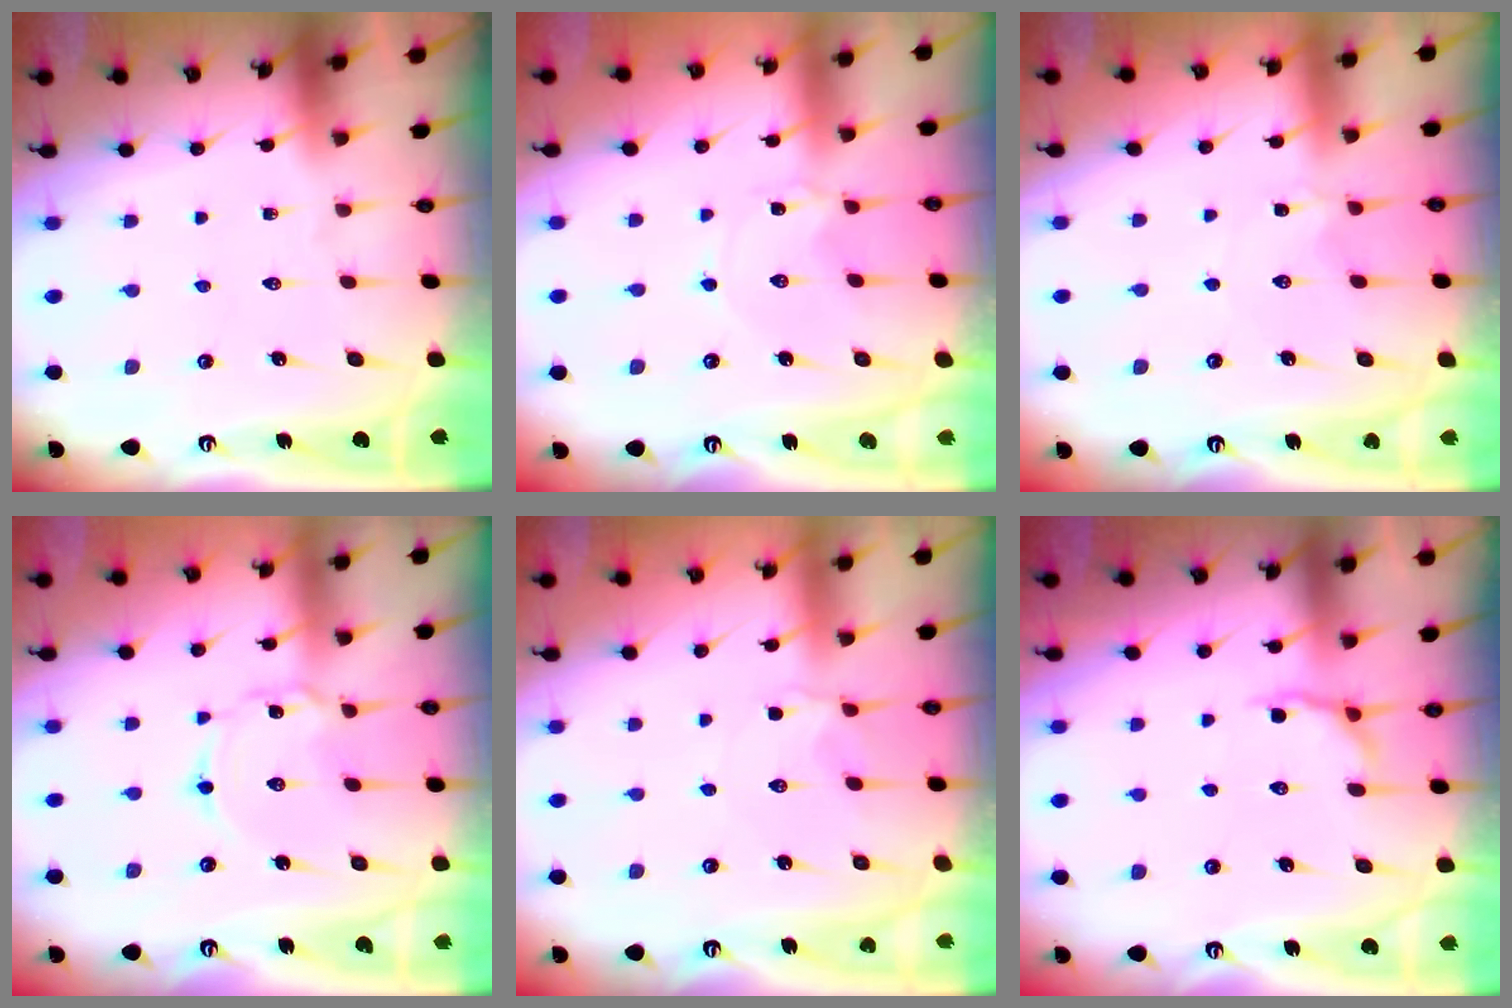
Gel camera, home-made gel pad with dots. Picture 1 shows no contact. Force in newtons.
{"total": 1.6, "press": 1.6, "slide": 0.3}
{"total": 2.2, "press": 2.2, "slide": 0.4}
{"total": 2.2, "press": 2.2, "slide": 0.3}
{"total": 1.9, "press": 1.8, "slide": 0.7}
{"total": 5.6, "press": 5.2, "slide": 2.0}